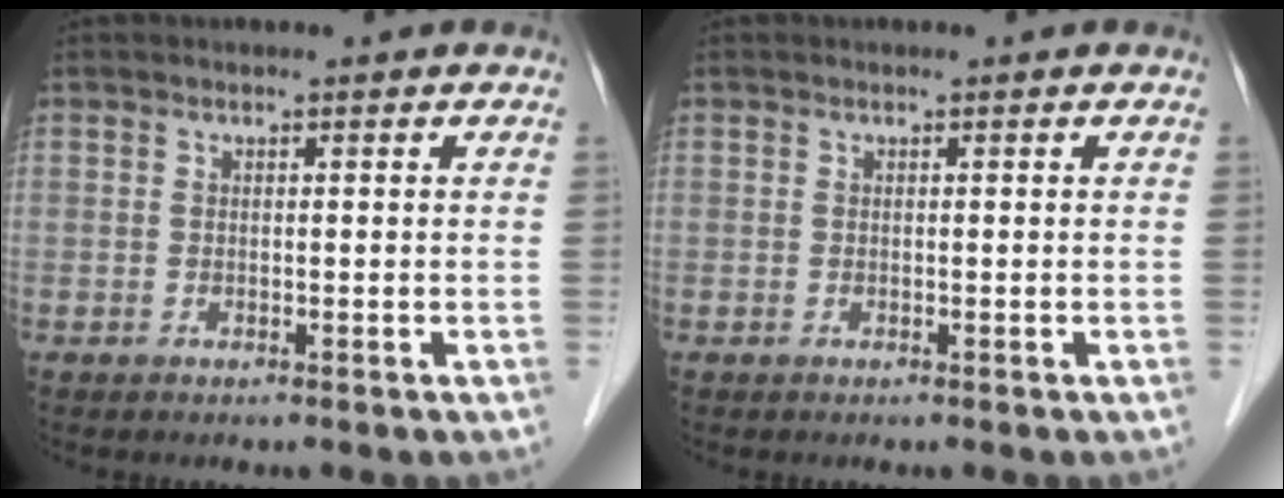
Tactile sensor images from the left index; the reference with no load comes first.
{"total": 0.0}